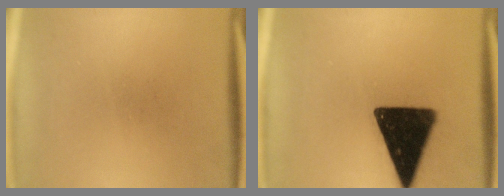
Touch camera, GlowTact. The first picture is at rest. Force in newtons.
{"total": 17.5}